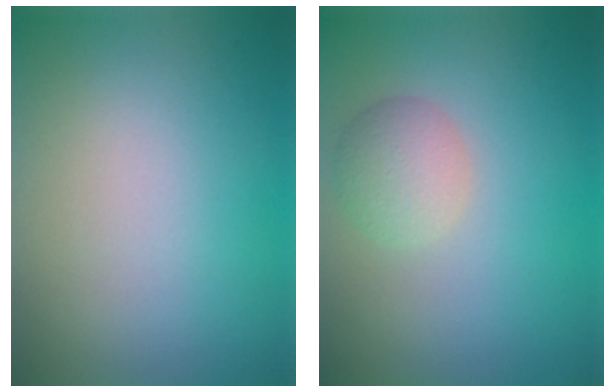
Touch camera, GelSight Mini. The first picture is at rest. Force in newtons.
{"total": 2.7, "press": 2.7, "slide": 0.1}